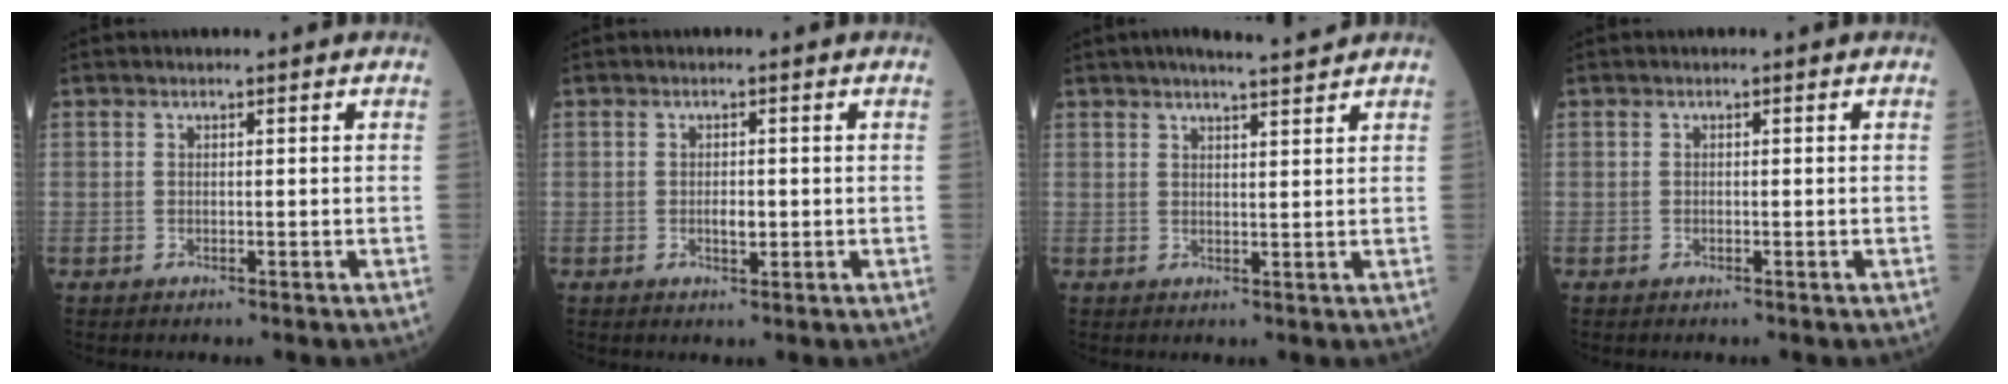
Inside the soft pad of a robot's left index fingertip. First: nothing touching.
{"total": 1.7, "force": [-0.3, 0.7, 1.6], "torque": [-0.029, 0.000, -0.002]}
{"total": 6.0, "force": [5.2, 0.2, 3.0], "torque": [-0.046, 0.014, 0.076]}
{"total": 0.0}